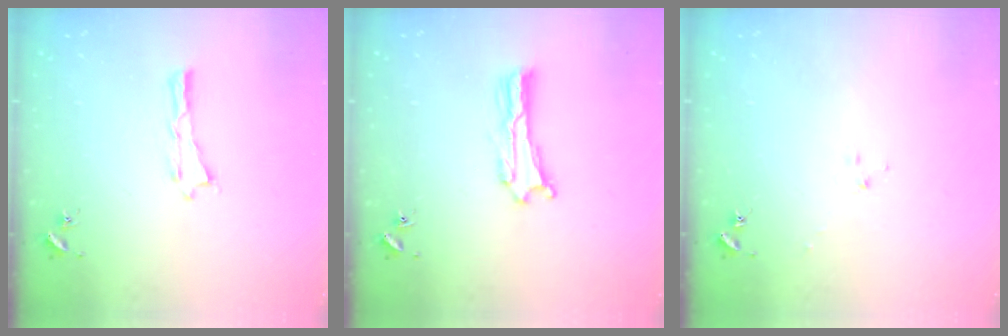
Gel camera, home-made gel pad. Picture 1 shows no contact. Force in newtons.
{"total": 0.9, "press": 0.9, "slide": 0.2}
{"total": 2.5, "press": 2.5, "slide": 0.3}